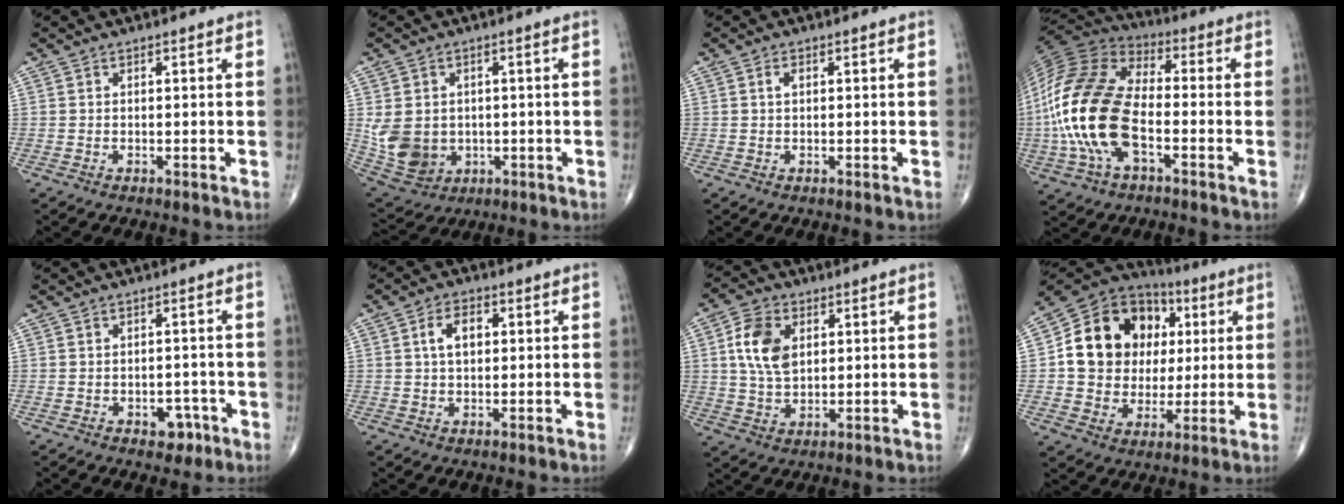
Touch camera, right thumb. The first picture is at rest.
{"total": 10.5, "force": [-0.2, 8.7, 5.9], "torque": [-0.102, 0.000, 0.022]}
{"total": 1.3, "force": [0.4, 0.7, 1.0], "torque": [-0.018, 0.005, 0.006]}
{"total": 21.5, "force": [-4.2, 11.5, 17.7], "torque": [-0.380, 0.019, -0.084]}
{"total": 3.7, "force": [-1.8, 2.6, 1.9], "torque": [-0.006, 0.014, -0.021]}
{"total": 5.2, "force": [1.2, 3.2, 4.0], "torque": [-0.063, 0.009, 0.016]}
{"total": 9.3, "force": [2.3, 6.0, 6.7], "torque": [-0.118, -0.003, 0.045]}
{"total": 18.8, "force": [3.2, 15.8, 9.7], "torque": [-0.131, 0.024, 0.062]}